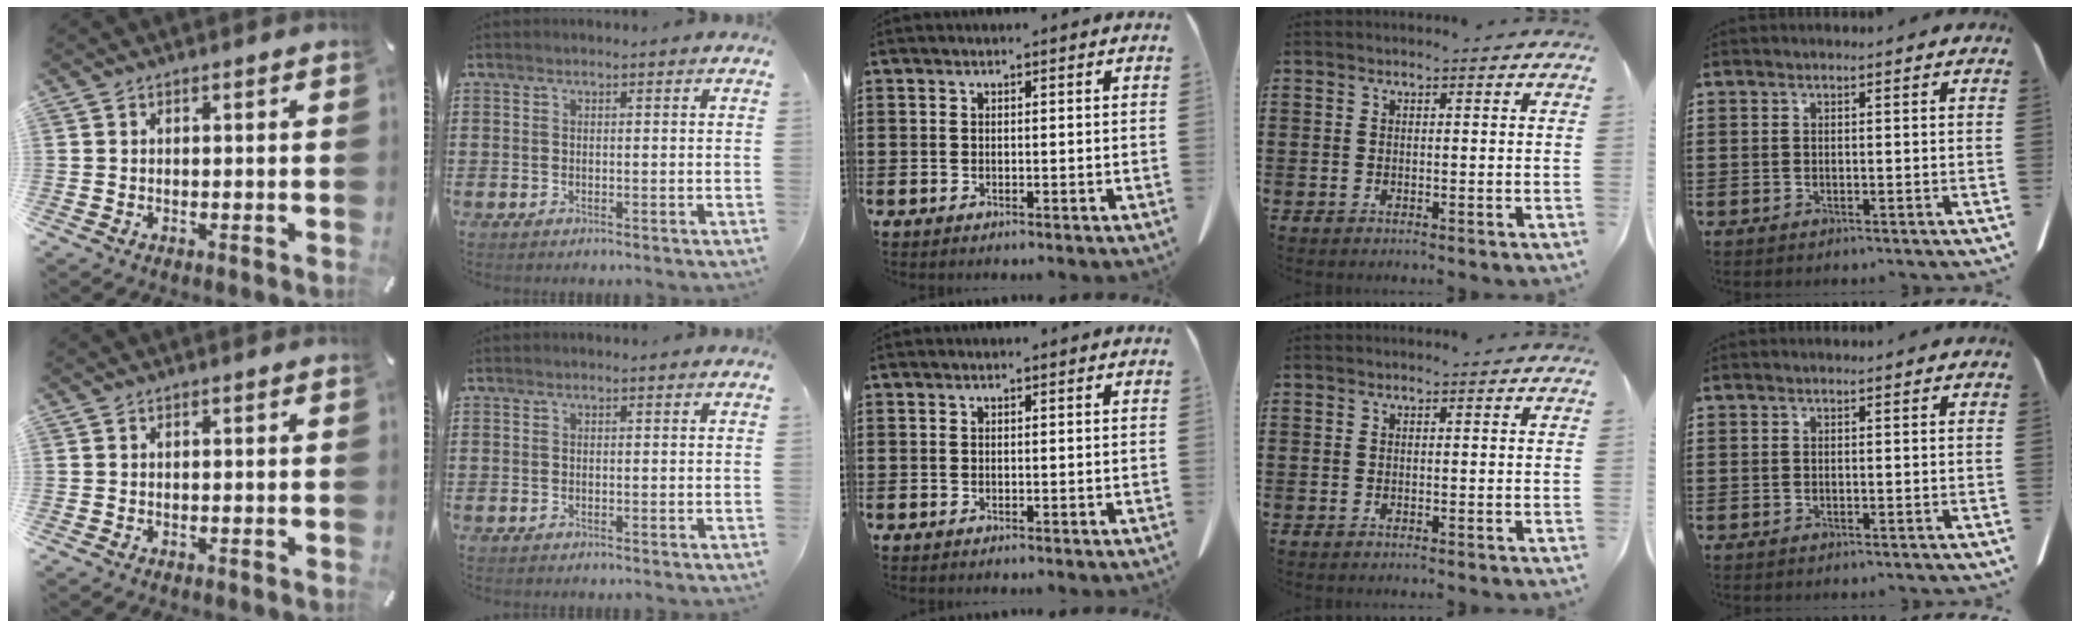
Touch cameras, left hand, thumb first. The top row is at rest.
{}